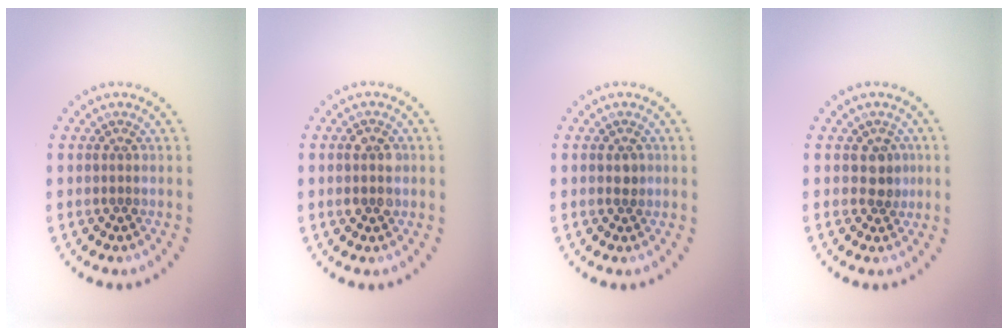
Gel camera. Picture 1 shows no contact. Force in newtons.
{"total": 2.3, "press": 2.3, "slide": 0.2}
{"total": 0.8, "press": 0.8, "slide": 0.1}
{"total": 1.8, "press": 1.5, "slide": 1.0}